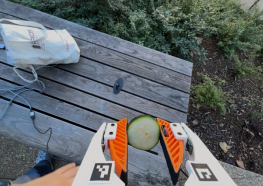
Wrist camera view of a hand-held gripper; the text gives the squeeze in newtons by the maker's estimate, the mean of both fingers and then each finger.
{"total": 11.3, "left": 11.4, "right": 11.2}